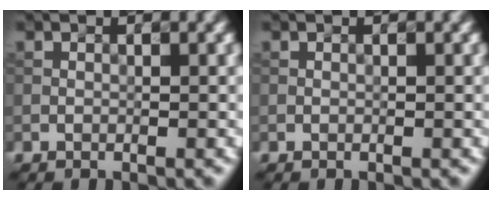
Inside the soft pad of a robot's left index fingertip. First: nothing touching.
{"total": 0.0}